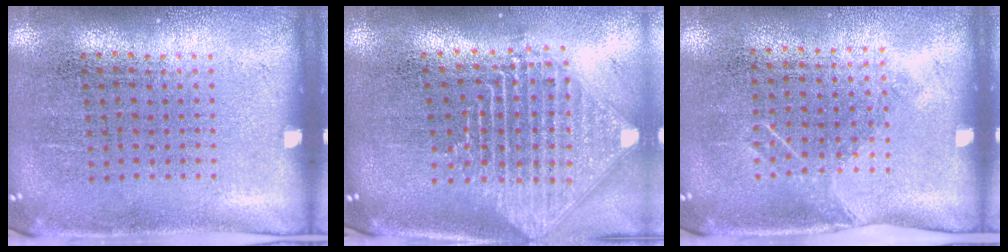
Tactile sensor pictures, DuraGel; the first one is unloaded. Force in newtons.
{"total": 2.4, "press": 1.9, "slide": 1.5}
{"total": 1.1, "press": 0.8, "slide": 0.6}